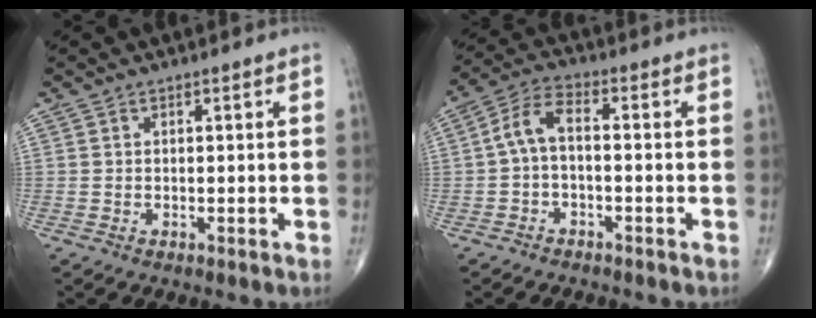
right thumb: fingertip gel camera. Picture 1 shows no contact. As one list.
[{"total": 5.8, "force": [-0.7, 2.7, 5.1], "torque": [-0.100, 0.028, -0.027]}]